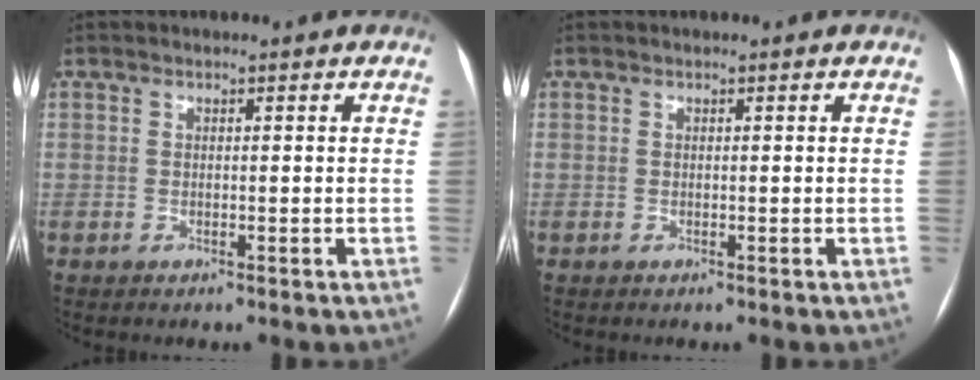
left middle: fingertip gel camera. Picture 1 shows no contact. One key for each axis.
{"total": 0.0}